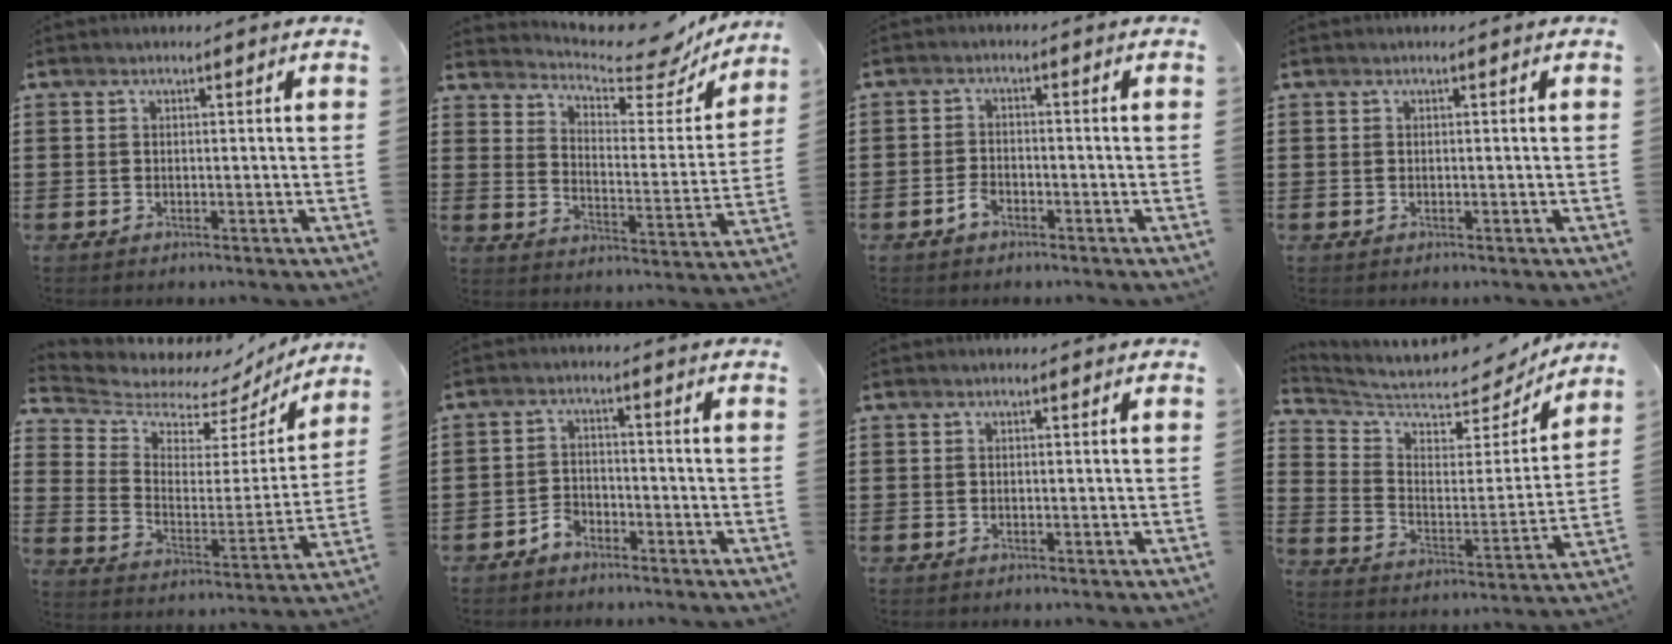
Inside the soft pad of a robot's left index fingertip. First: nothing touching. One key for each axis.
{"total": 6.8, "fx": 6.2, "fy": 1.2, "fz": 2.4, "tx": -0.062, "ty": -0.051, "tz": 0.102}
{"total": 2.2, "fx": -1.6, "fy": 1.1, "fz": 1.0, "tx": -0.023, "ty": 0.002, "tz": -0.030}
{"total": 0.0}
{"total": 6.3, "fx": 5.8, "fy": 2.2, "fz": 1.1, "tx": -0.058, "ty": -0.048, "tz": 0.099}
{"total": 2.8, "fx": -2.4, "fy": 1.3, "fz": 0.6, "tx": -0.017, "ty": 0.005, "tz": -0.050}
{"total": 0.0}
{"total": 6.0, "fx": 5.5, "fy": 1.5, "fz": 1.8, "tx": -0.067, "ty": -0.047, "tz": 0.092}